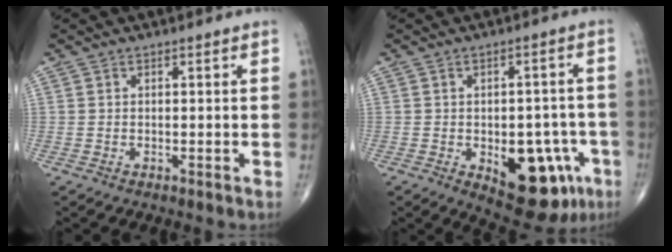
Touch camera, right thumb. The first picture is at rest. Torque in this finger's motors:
{"motor_torque": [2.75, 2.26, 0.62, -0.72, 0.28]}